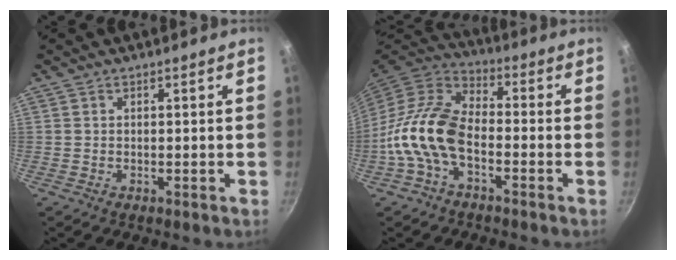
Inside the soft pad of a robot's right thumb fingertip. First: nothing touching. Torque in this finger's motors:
{"motor_torque": [1.84, 3.17, 1.38, -1.39, 0.25]}